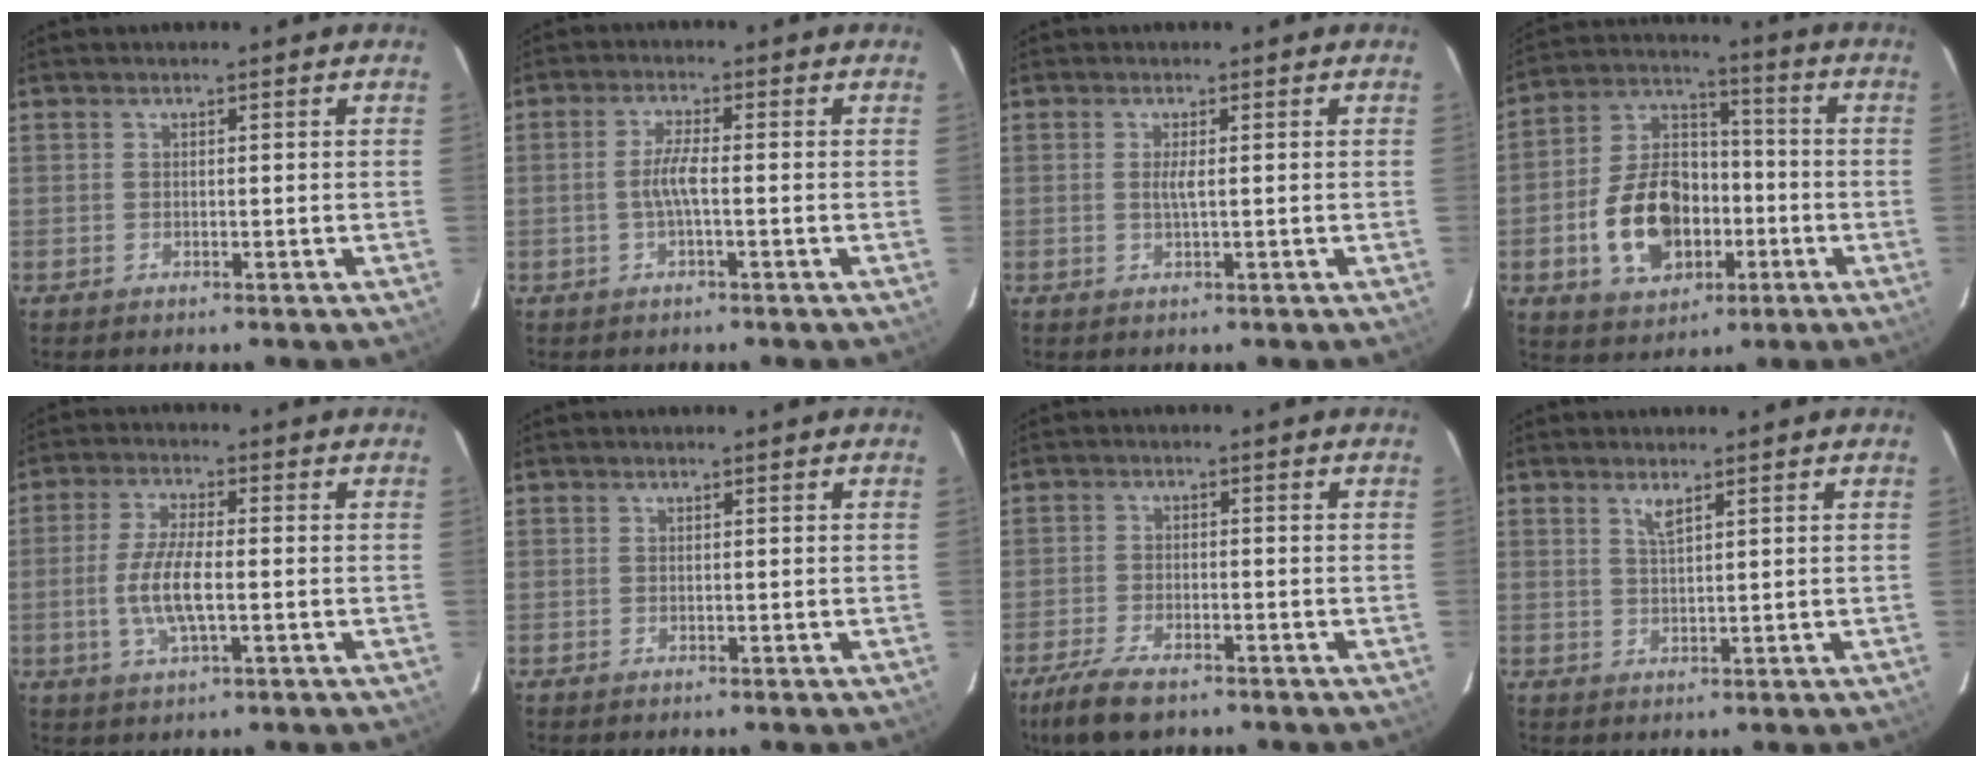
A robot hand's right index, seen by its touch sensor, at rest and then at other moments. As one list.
[{"total": 3.6, "force": [-0.8, 0.2, 3.6], "torque": [-0.072, 0.002, -0.014]}, {"total": 1.6, "force": [0.2, -0.1, 1.6], "torque": [-0.031, -0.002, 0.002]}, {"total": 16.0, "force": [-4.5, 10.7, 11.0], "torque": [-0.228, 0.024, -0.063]}, {"total": 8.0, "force": [-1.2, 2.2, 7.5], "torque": [-0.154, -0.003, -0.026]}, {"total": 0.0}, {"total": 7.8, "force": [-5.9, 2.5, 4.4], "torque": [-0.119, -0.020, -0.111]}, {"total": 2.1, "force": [1.4, 0.3, 1.6], "torque": [-0.030, 0.000, 0.026]}]